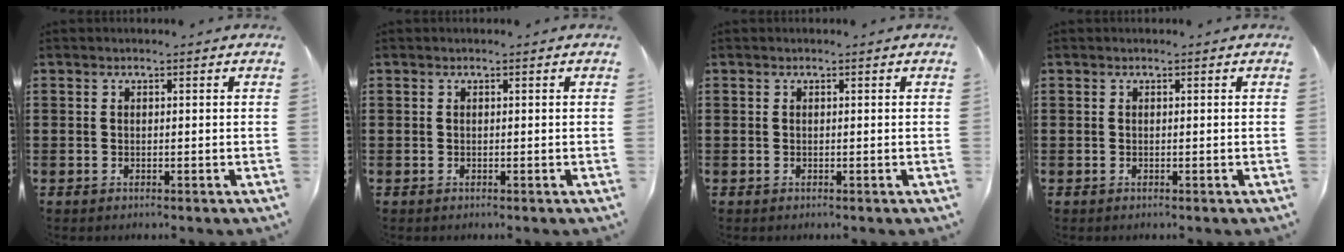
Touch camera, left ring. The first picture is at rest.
{"total": 0.0}
{"total": 0.0}
{"total": 0.0}